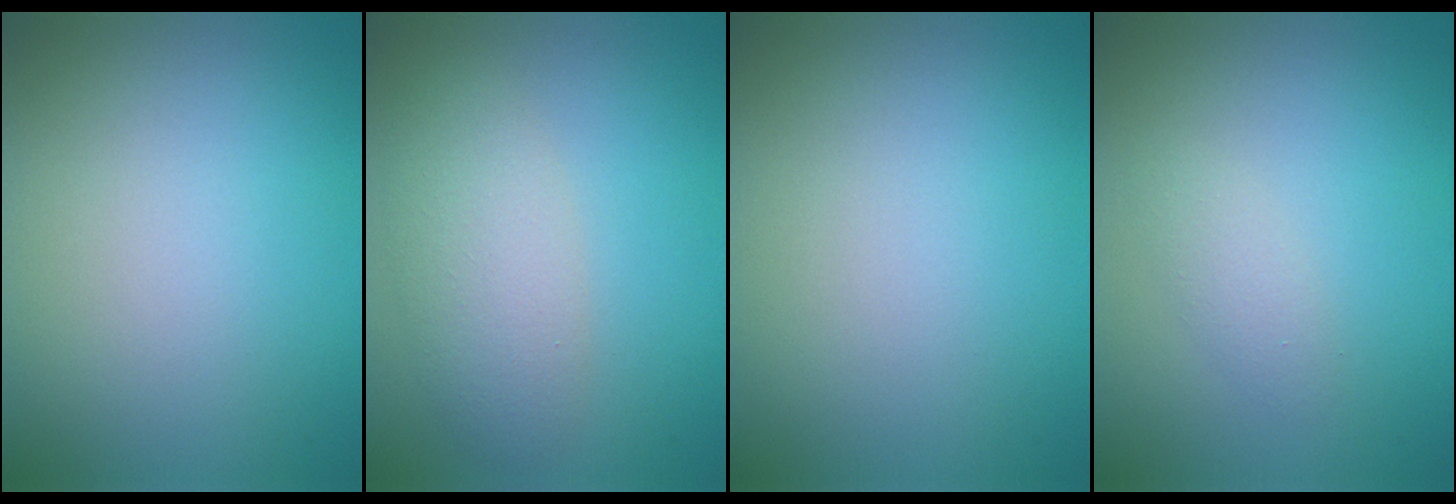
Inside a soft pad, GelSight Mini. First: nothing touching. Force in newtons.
{"total": 3.7, "press": 3.7, "slide": 0.0}
{"total": 0.0}
{"total": 1.2, "press": 1.2, "slide": 0.1}